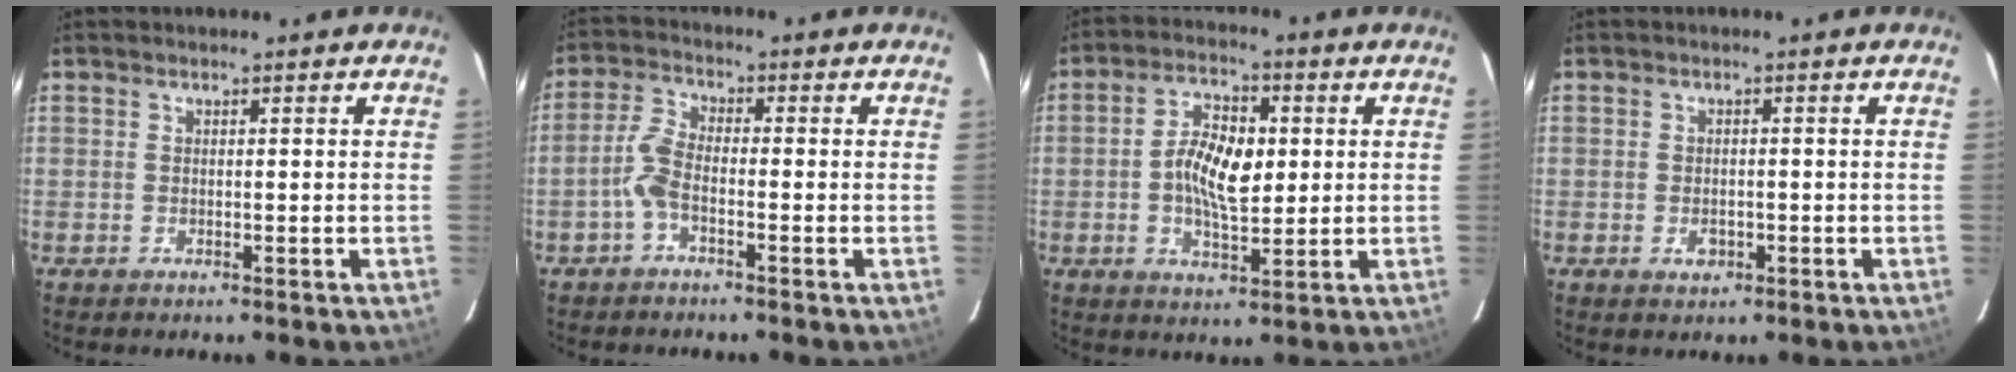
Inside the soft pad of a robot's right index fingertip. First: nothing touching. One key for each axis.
{"total": 4.1, "fx": -2.0, "fy": 1.4, "fz": 3.3, "tx": -0.081, "ty": 0.010, "tz": -0.044}
{"total": 9.0, "fx": 0.4, "fy": 4.3, "fz": 7.8, "tx": -0.149, "ty": 0.012, "tz": 0.005}
{"total": 2.2, "fx": -0.8, "fy": 1.6, "fz": 1.2, "tx": -0.022, "ty": 0.000, "tz": -0.011}